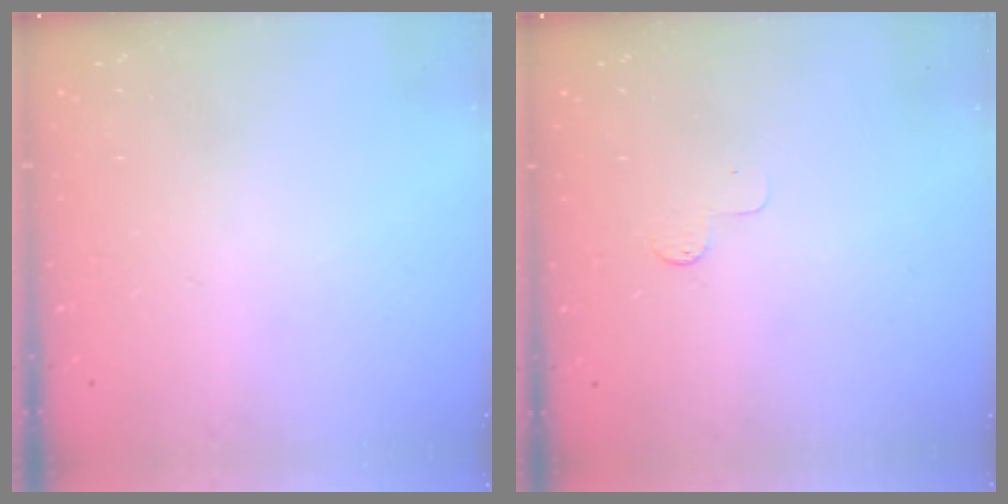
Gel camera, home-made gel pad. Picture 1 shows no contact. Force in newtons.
{"total": 2.6, "press": 2.6, "slide": 0.3}